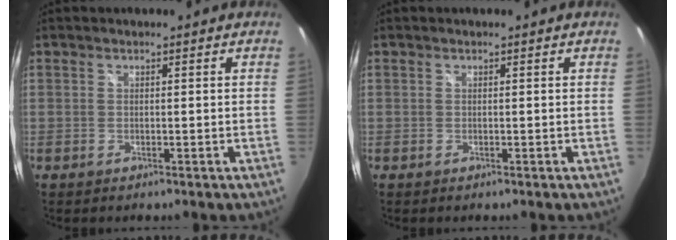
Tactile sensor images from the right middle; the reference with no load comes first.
{"total": 0.0}